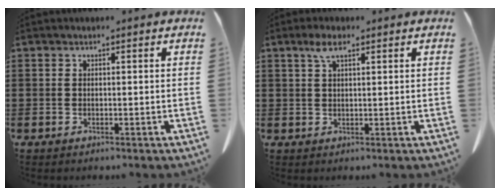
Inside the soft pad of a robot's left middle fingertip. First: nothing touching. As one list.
[{"total": 3.4, "force": [1.7, 1.1, 2.7], "torque": [-0.060, 0.005, 0.030]}]